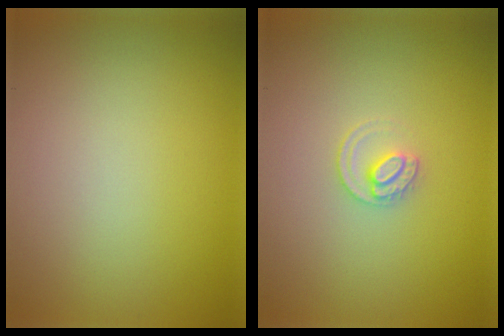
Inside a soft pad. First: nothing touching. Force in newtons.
{"total": 1.7, "press": 1.7, "slide": 0.1}